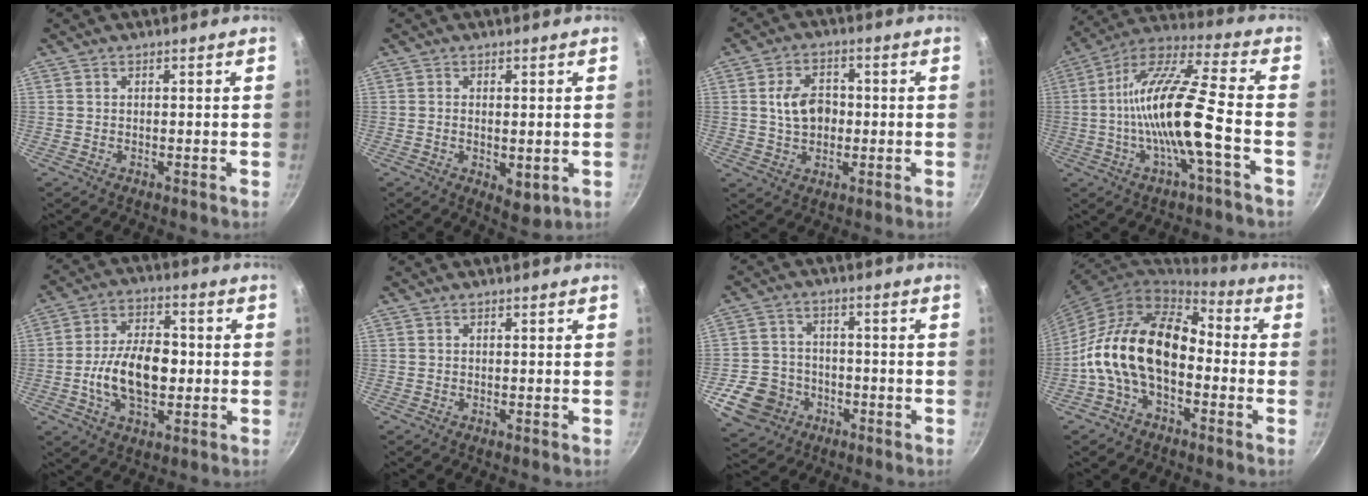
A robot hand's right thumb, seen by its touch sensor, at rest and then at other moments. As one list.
[{"total": 4.8, "force": [-0.7, 2.3, 4.1], "torque": [-0.062, -0.016, -0.006]}, {"total": 7.9, "force": [0.3, 5.7, 5.4], "torque": [-0.072, 0.012, 0.002]}, {"total": 17.2, "force": [-3.4, 2.9, 16.7], "torque": [-0.304, 0.035, -0.075]}, {"total": 13.8, "force": [-1.6, 8.2, 11.0], "torque": [-0.171, 0.024, -0.033]}, {"total": 0.0}, {"total": 10.9, "force": [-4.6, 8.9, 4.3], "torque": [-0.063, 0.034, -0.078]}, {"total": 17.3, "force": [-3.0, 10.7, 13.2], "torque": [-0.212, 0.047, -0.072]}]